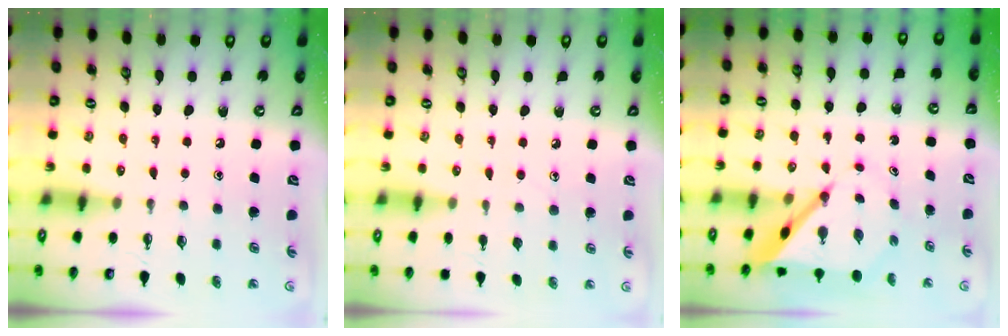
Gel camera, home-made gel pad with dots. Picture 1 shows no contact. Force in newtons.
{"total": 5.2, "press": 5.2, "slide": 0.7}
{"total": 6.5, "press": 6.4, "slide": 0.7}